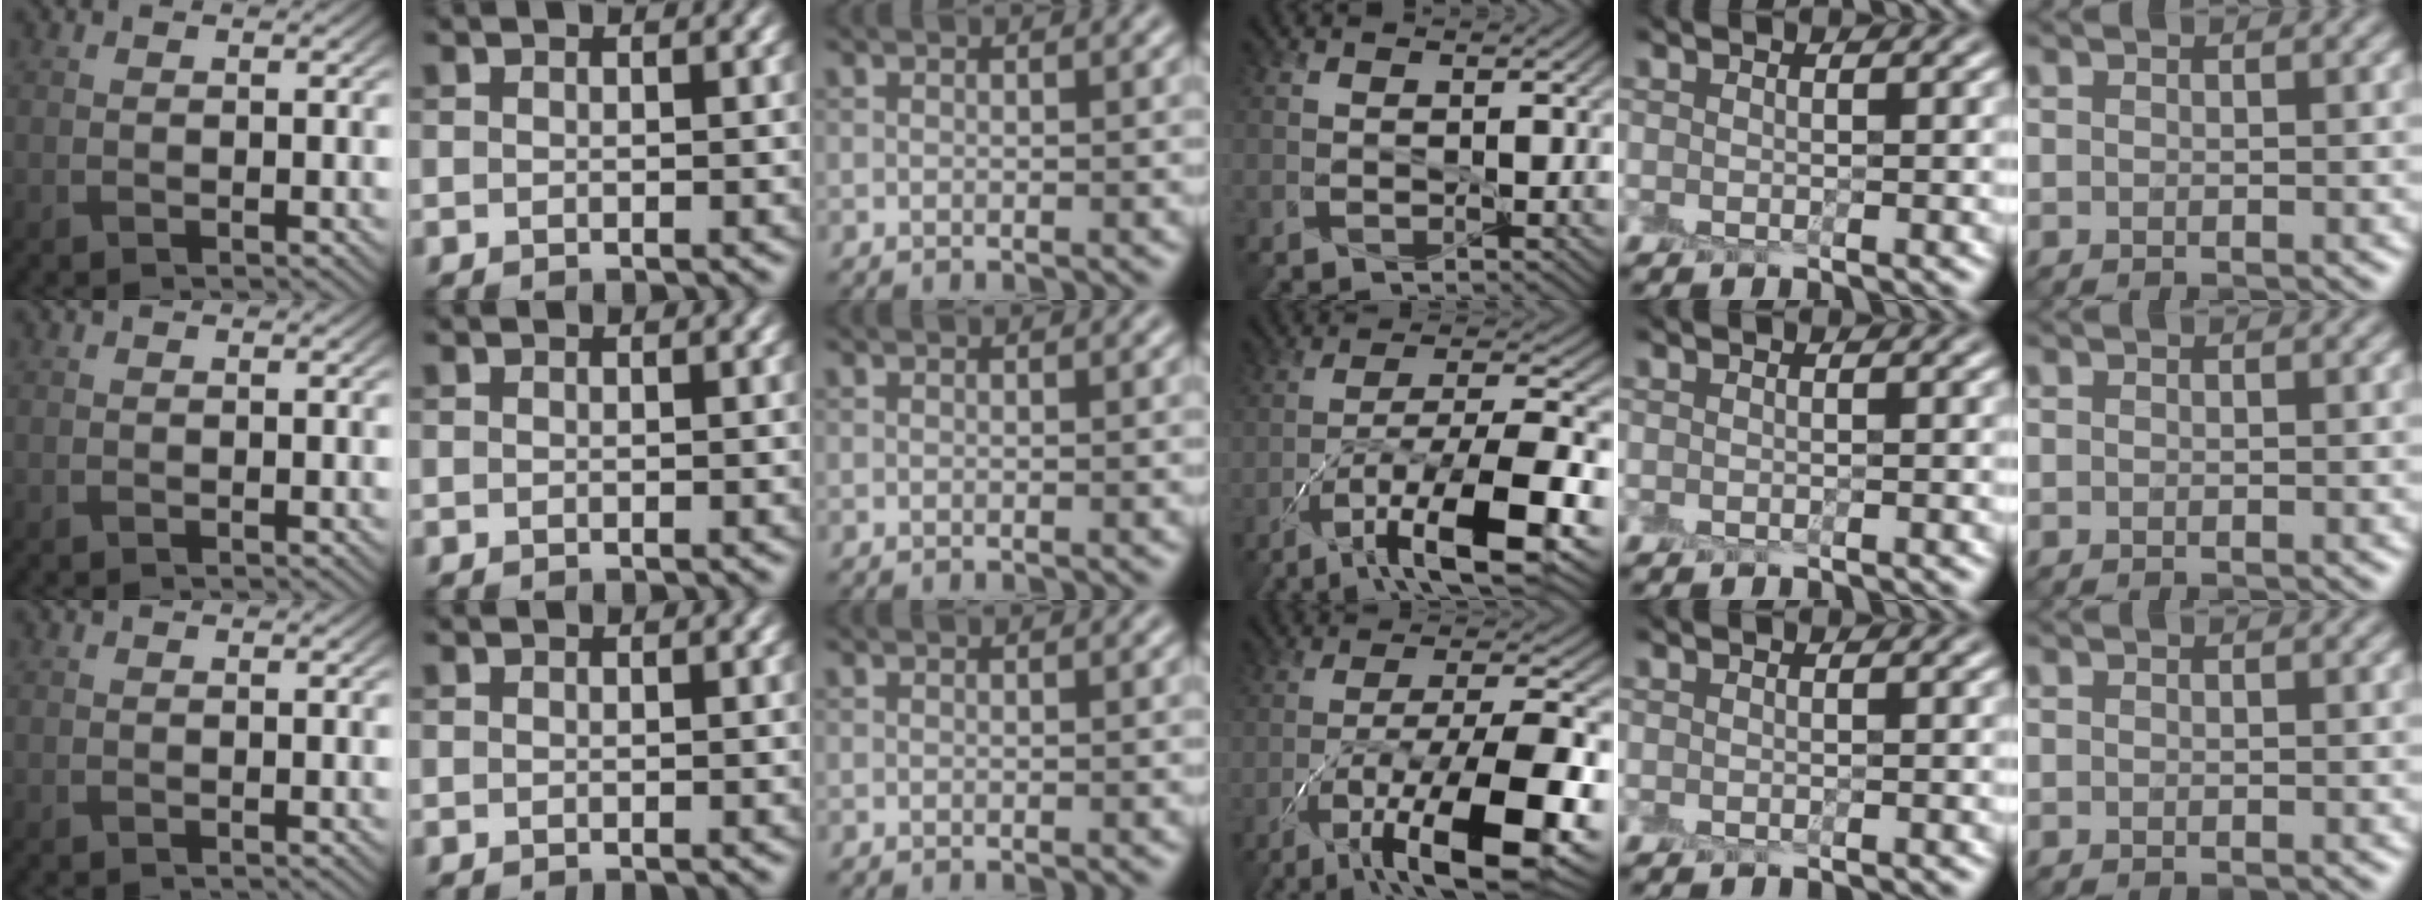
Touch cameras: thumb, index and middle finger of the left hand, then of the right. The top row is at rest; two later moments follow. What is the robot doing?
{"motion": "peel", "object": "postage stamp"}